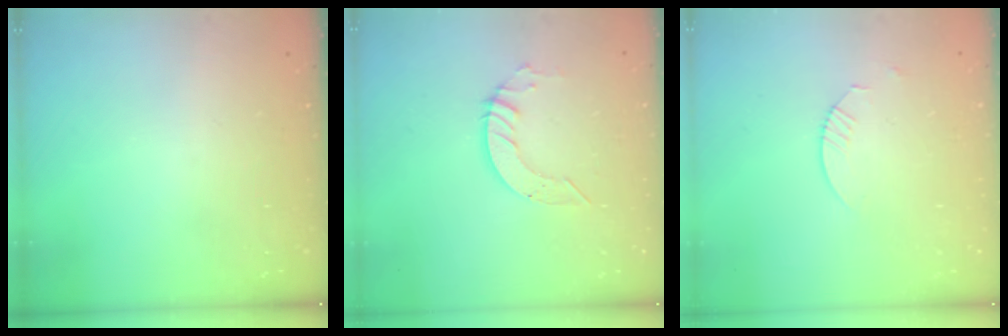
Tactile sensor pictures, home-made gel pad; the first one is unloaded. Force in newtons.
{"total": 5.2, "press": 5.2, "slide": 0.3}
{"total": 1.8, "press": 1.8, "slide": 0.2}